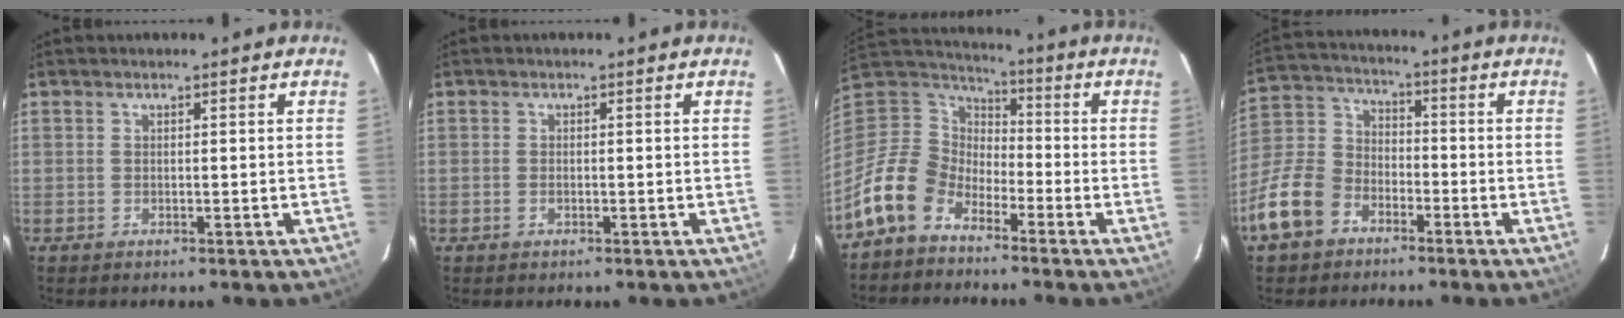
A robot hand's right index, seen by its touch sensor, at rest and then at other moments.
{"total": 0.8, "force": [-0.4, 0.5, 0.6], "torque": [-0.010, 0.000, -0.006]}
{"total": 12.1, "force": [-8.4, 7.5, 4.6], "torque": [-0.108, 0.022, -0.171]}
{"total": 14.0, "force": [-7.9, 9.7, 6.3], "torque": [-0.158, 0.032, -0.150]}